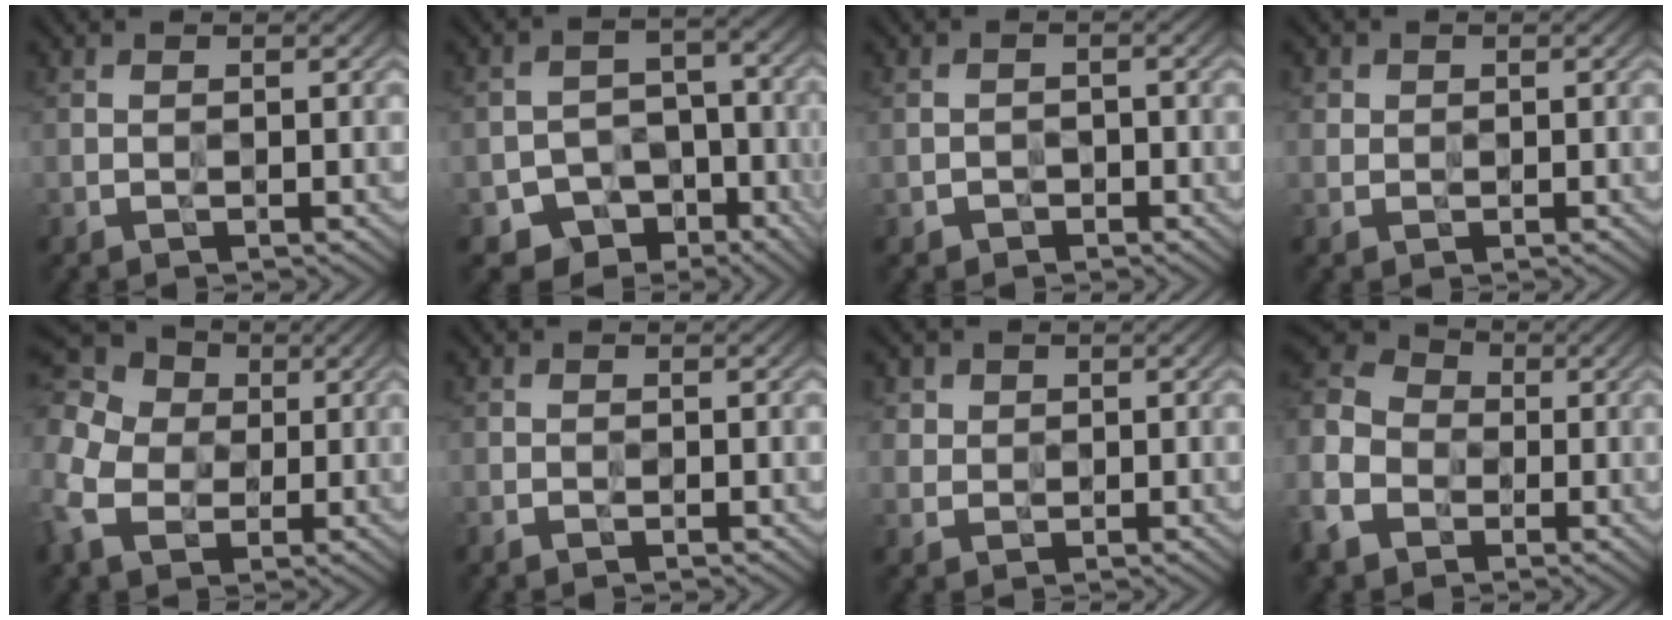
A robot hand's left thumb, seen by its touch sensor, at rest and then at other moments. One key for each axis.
{"total": 9.5, "fx": -5.8, "fy": 6.7, "fz": 3.4, "tx": -0.049, "ty": -0.007, "tz": -0.091}
{"total": 2.0, "fx": -1.1, "fy": 1.6, "fz": 0.6, "tx": -0.008, "ty": -0.007, "tz": -0.022}
{"total": 2.0, "fx": 0.6, "fy": 1.9, "fz": 0.3, "tx": -0.012, "ty": -0.007, "tz": 0.012}
{"total": 14.3, "fx": -1.1, "fy": 11.6, "fz": 8.2, "tx": -0.250, "ty": -0.020, "tz": -0.039}
{"total": 0.9, "fx": -0.7, "fy": 0.5, "fz": 0.2, "tx": -0.004, "ty": -0.008, "tz": -0.016}
{"total": 3.0, "fx": 1.2, "fy": 2.7, "fz": 0.7, "tx": -0.032, "ty": -0.005, "tz": 0.030}
{"total": 12.0, "fx": -4.8, "fy": 9.1, "fz": 6.3, "tx": -0.196, "ty": -0.049, "tz": -0.099}